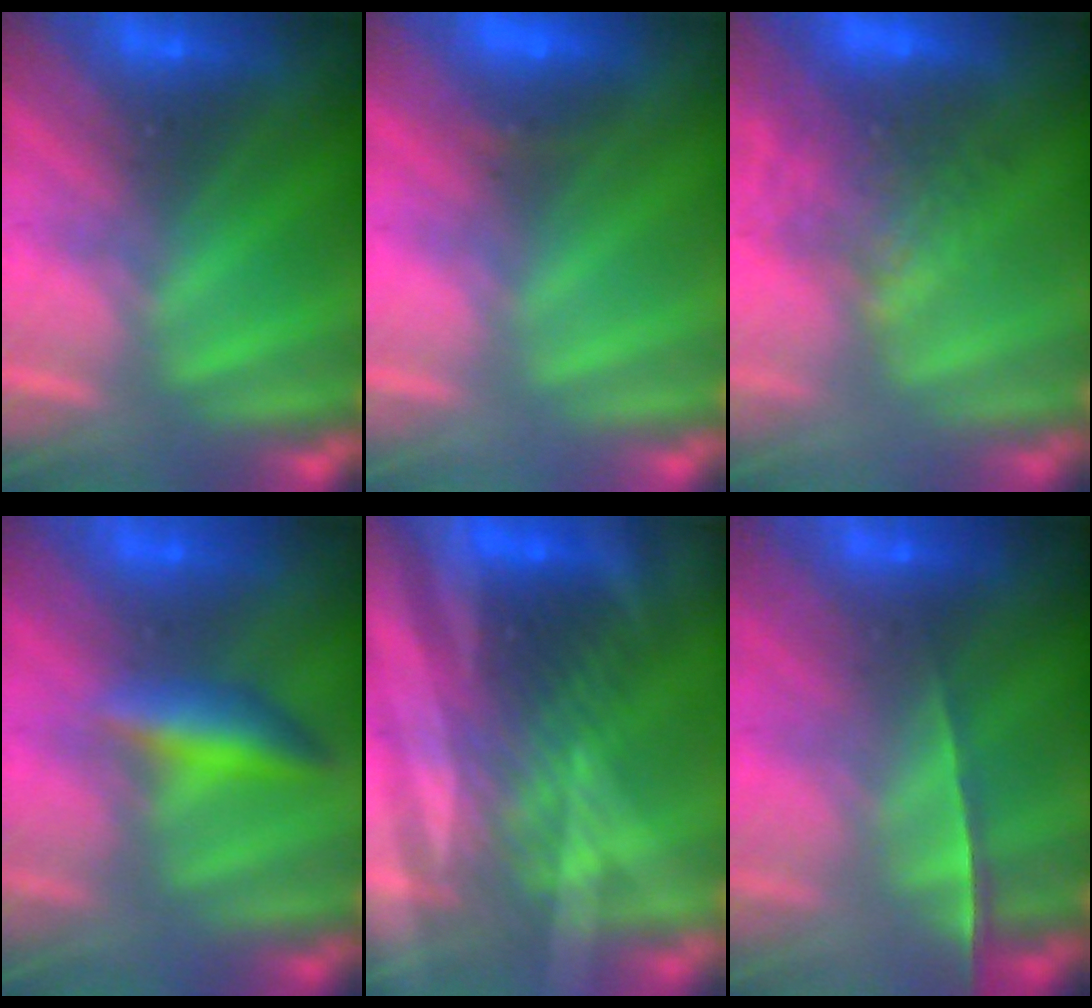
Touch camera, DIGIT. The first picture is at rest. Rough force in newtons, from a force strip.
{"total": 2.0}
{"total": 7.3}
{"total": 2.4}
{"total": 3.1}
{"total": 1.6}